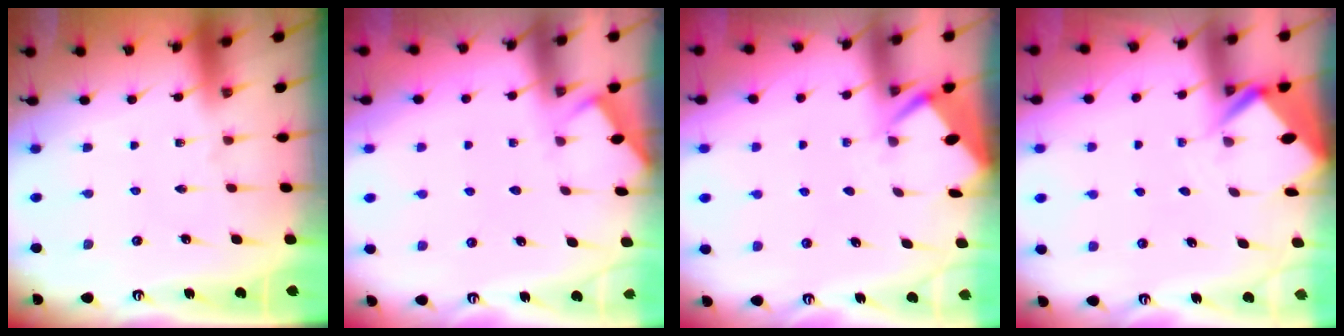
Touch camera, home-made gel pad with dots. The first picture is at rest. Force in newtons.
{"total": 2.8, "press": 2.8, "slide": 0.3}
{"total": 2.6, "press": 2.6, "slide": 0.3}
{"total": 4.1, "press": 4.1, "slide": 0.4}